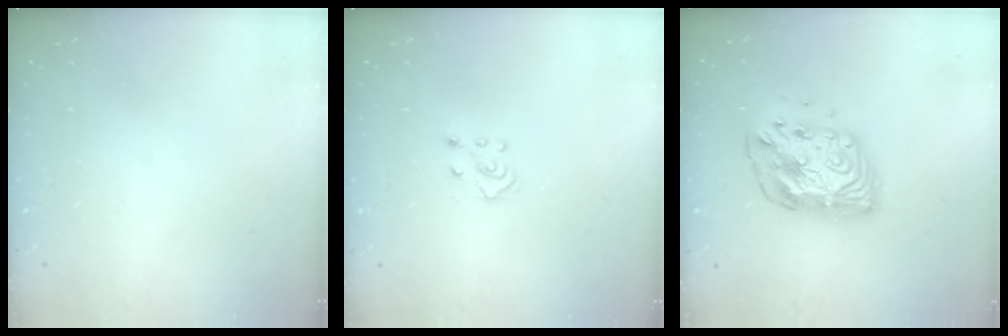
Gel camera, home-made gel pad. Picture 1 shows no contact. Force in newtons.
{"total": 3.1, "press": 3.1, "slide": 0.4}
{"total": 12.2, "press": 12.1, "slide": 1.1}